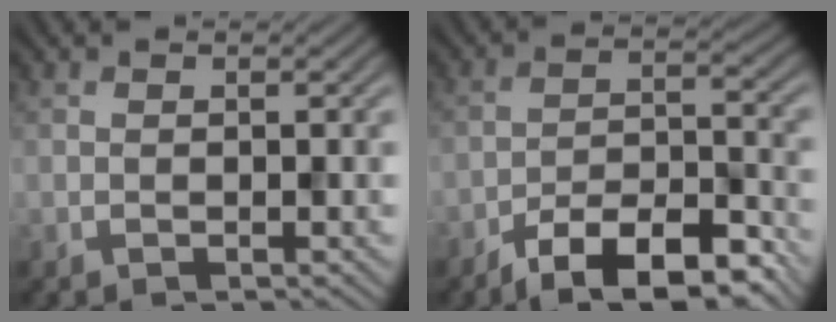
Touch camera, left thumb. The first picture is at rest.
{"total": 10.3, "force": [-7.4, 3.4, 6.3], "torque": [-0.091, 0.005, -0.131]}